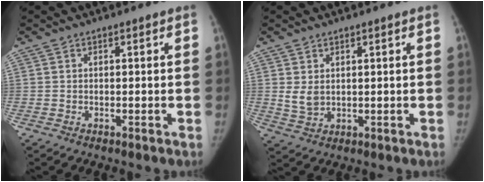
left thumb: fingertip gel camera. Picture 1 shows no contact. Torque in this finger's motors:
{"motor_torque": [-0.19, 0.14, 0.85, -0.50, 0.11]}